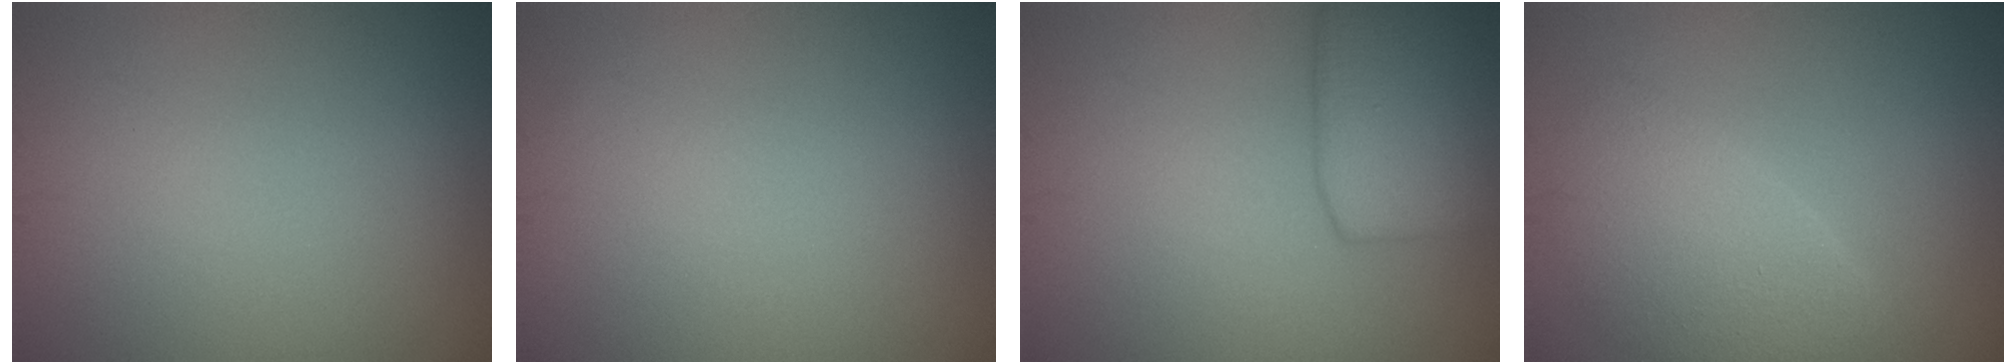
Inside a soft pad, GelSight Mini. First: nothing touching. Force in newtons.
{"total": 0.0}
{"total": 6.1, "press": 6.1, "slide": 0.4}
{"total": 3.6, "press": 3.6, "slide": 0.3}